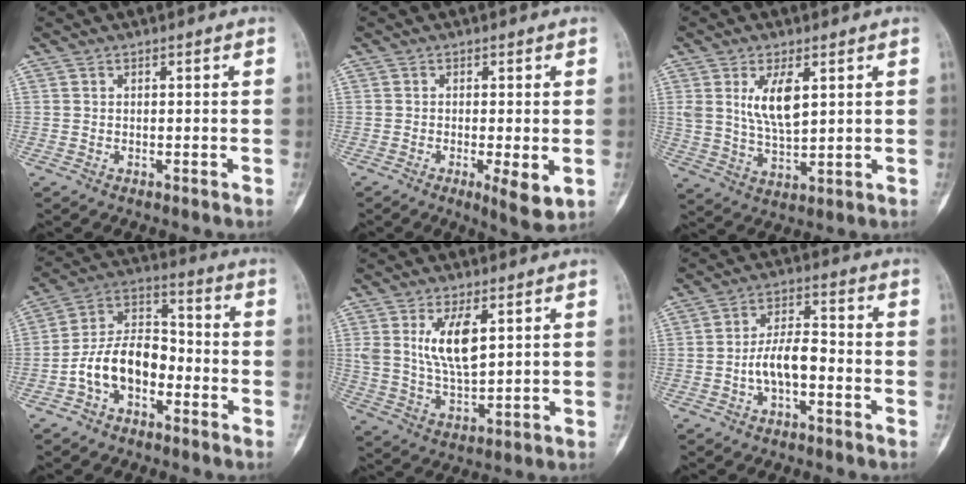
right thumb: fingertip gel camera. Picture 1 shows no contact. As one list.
[{"total": 5.4, "force": [-1.2, 1.4, 5.1], "torque": [-0.081, -0.015, -0.020]}, {"total": 8.5, "force": [2.9, 3.6, 7.1], "torque": [-0.123, -0.018, 0.065]}, {"total": 12.0, "force": [-4.3, 7.5, 8.3], "torque": [-0.136, 0.053, -0.088]}, {"total": 9.6, "force": [3.3, 4.0, 8.1], "torque": [-0.146, -0.020, 0.072]}, {"total": 7.1, "force": [-2.1, 3.3, 5.9], "torque": [-0.106, 0.033, -0.044]}]